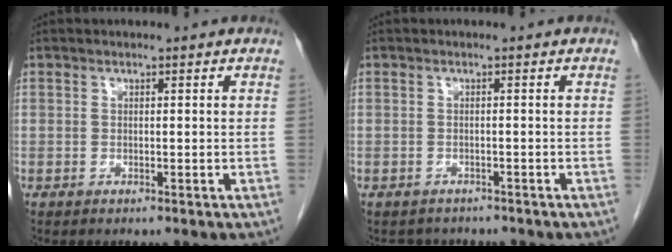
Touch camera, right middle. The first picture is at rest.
{"total": 3.1, "force": [-2.8, 1.3, -0.1], "torque": [0.001, 0.001, -0.039]}